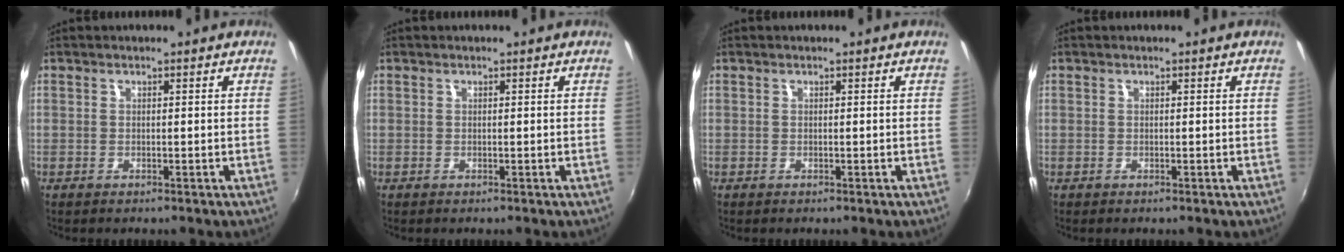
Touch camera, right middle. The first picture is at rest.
{"total": 0.0}
{"total": 0.0}
{"total": 0.0}